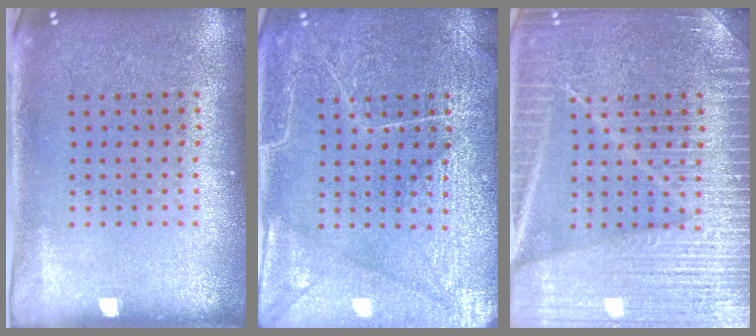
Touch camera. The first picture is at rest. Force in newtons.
{"total": 5.3, "press": 5.2, "slide": 0.6}
{"total": 6.8, "press": 6.7, "slide": 0.8}